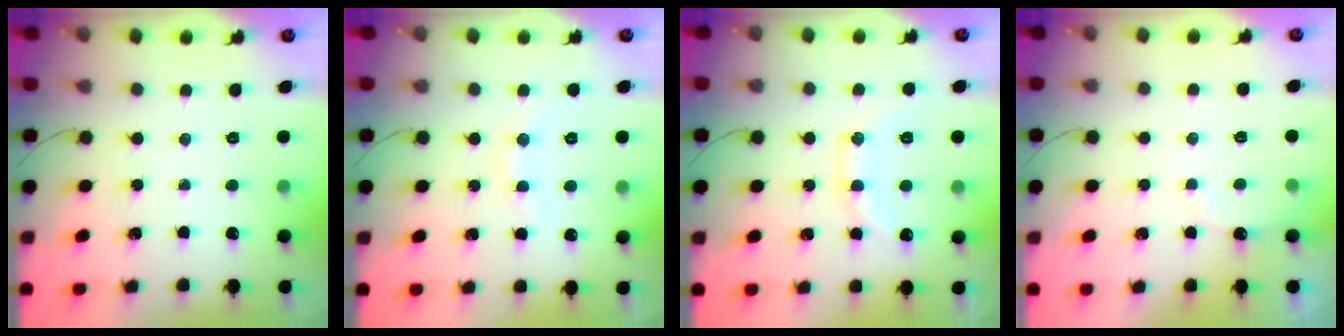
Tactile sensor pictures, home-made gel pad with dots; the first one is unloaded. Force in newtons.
{"total": 8.4, "press": 8.3, "slide": 1.3}
{"total": 12.6, "press": 12.6, "slide": 0.8}
{"total": 4.0, "press": 3.9, "slide": 0.9}